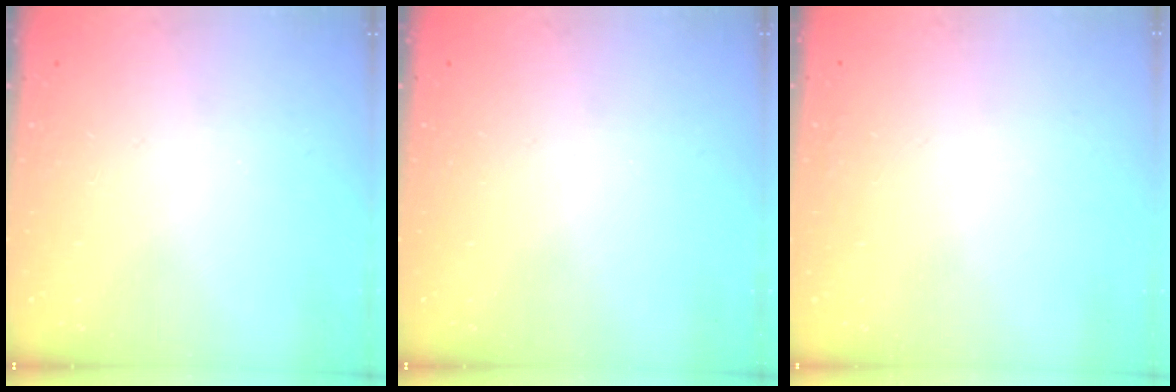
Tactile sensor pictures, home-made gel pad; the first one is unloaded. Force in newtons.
{"total": 0.0}
{"total": 1.6, "press": 1.5, "slide": 0.1}